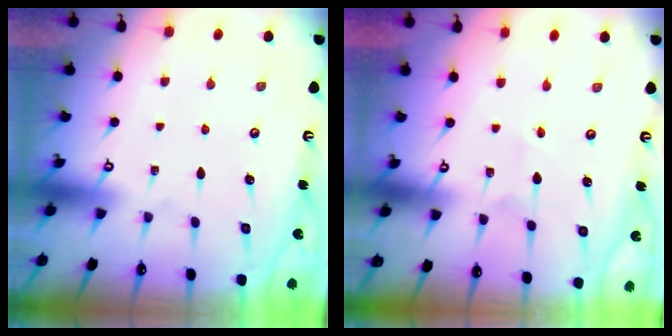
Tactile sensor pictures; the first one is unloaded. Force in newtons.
{"total": 2.5, "press": 2.4, "slide": 0.6}